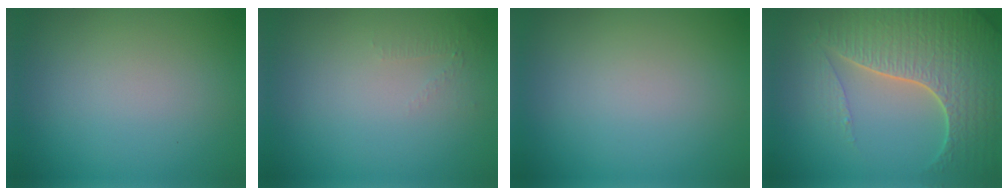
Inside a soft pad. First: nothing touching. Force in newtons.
{"total": 0.5, "press": 0.2, "slide": 0.5}
{"total": 0.0}
{"total": 7.7, "press": 5.6, "slide": 5.2}